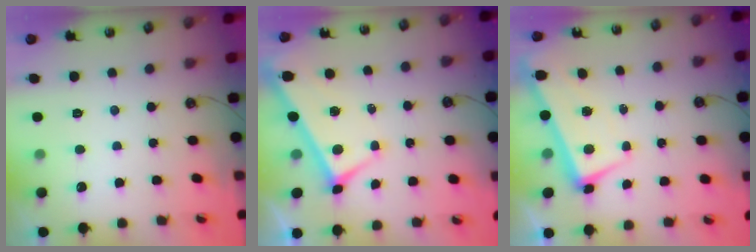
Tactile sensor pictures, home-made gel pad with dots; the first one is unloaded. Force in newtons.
{"total": 2.4, "press": 2.3, "slide": 0.6}
{"total": 1.5, "press": 0.3, "slide": 1.5}